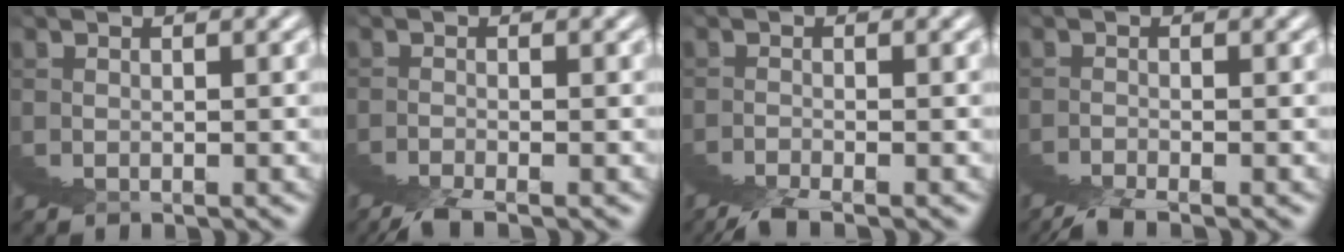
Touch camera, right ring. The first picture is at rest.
{"total": 2.0, "force": [-0.5, -1.9, 0.3], "torque": [-0.001, 0.012, -0.010]}
{"total": 2.0, "force": [-0.7, -1.9, 0.0], "torque": [0.005, 0.012, -0.014]}
{"total": 2.1, "force": [-0.6, -2.0, -0.3], "torque": [0.011, 0.012, -0.013]}